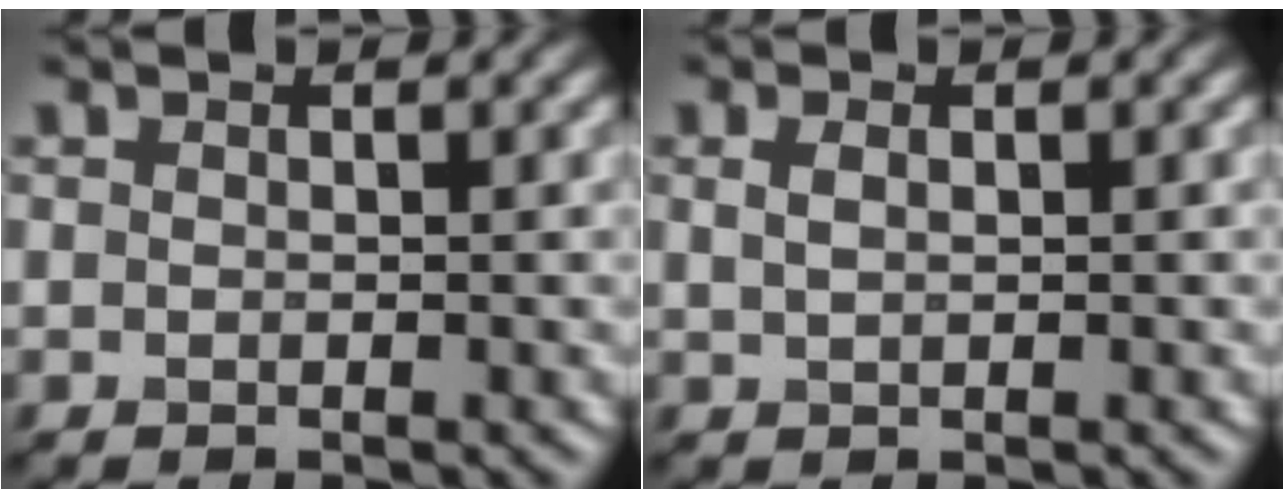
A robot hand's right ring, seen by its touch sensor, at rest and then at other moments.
{"total": 1.0, "force": [0.3, 0.5, 0.8], "torque": [-0.016, 0.000, 0.010]}